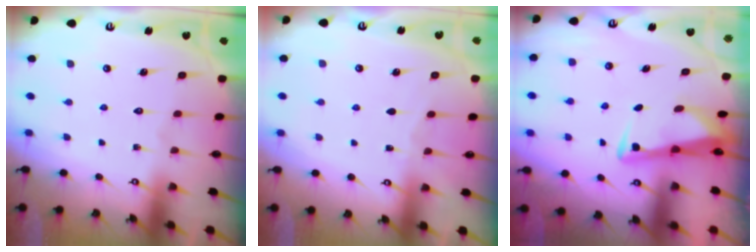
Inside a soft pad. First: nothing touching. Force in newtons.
{"total": 2.5, "press": 2.5, "slide": 0.4}
{"total": 3.4, "press": 3.4, "slide": 0.4}